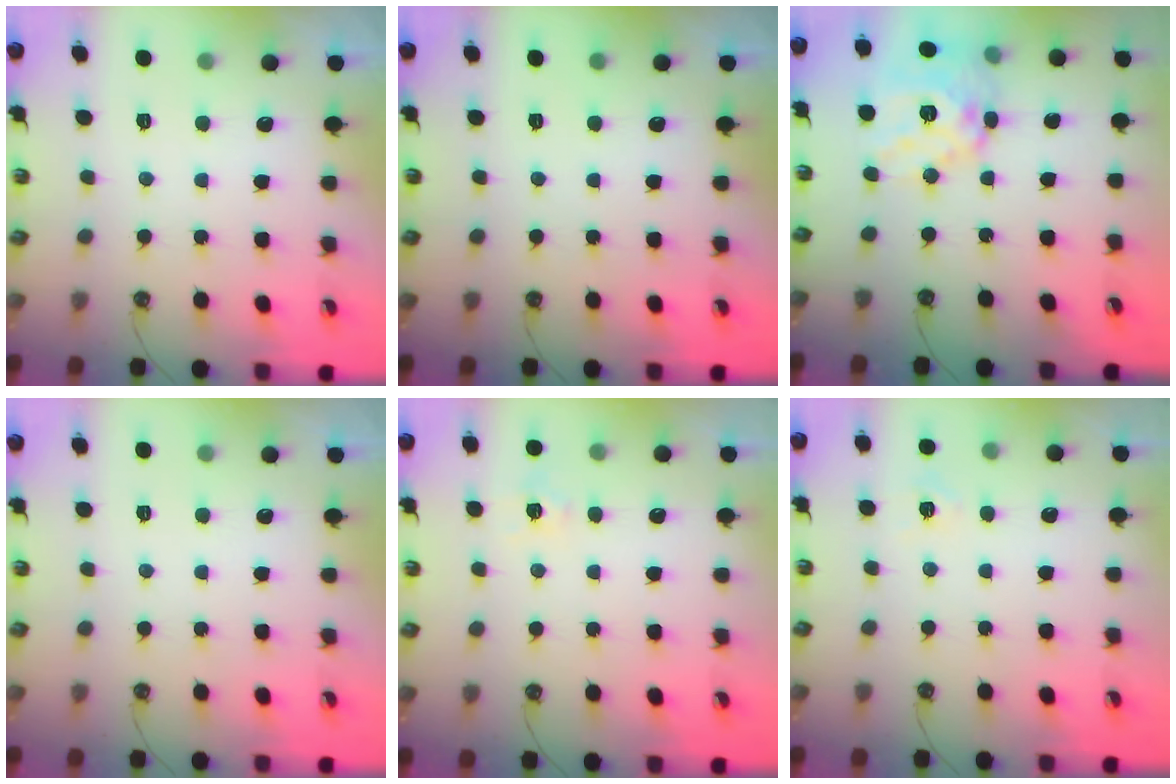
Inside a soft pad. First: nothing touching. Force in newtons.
{"total": 0.0}
{"total": 16.9, "press": 16.8, "slide": 1.6}
{"total": 0.0}
{"total": 5.8, "press": 5.8, "slide": 0.6}
{"total": 4.5, "press": 4.5, "slide": 0.4}